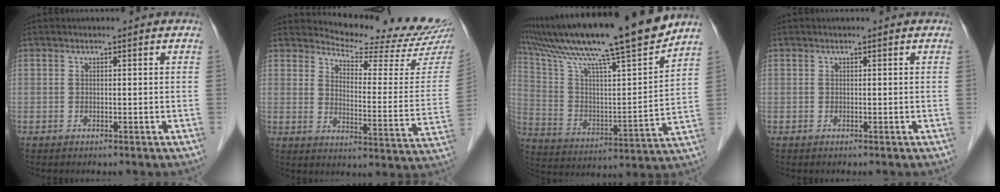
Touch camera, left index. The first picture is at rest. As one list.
[{"total": 16.7, "force": [16.2, -0.1, 4.0], "torque": [-0.060, -0.108, 0.193]}, {"total": 24.0, "force": [19.8, 0.0, 13.5], "torque": [-0.241, -0.006, 0.325]}, {"total": 0.0}]